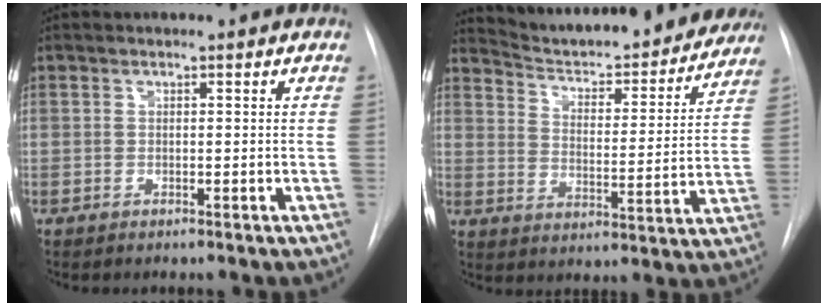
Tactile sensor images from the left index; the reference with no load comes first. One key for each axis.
{"total": 23.3, "fx": 21.5, "fy": 4.4, "fz": 7.8, "tx": -0.115, "ty": -0.033, "tz": 0.286}